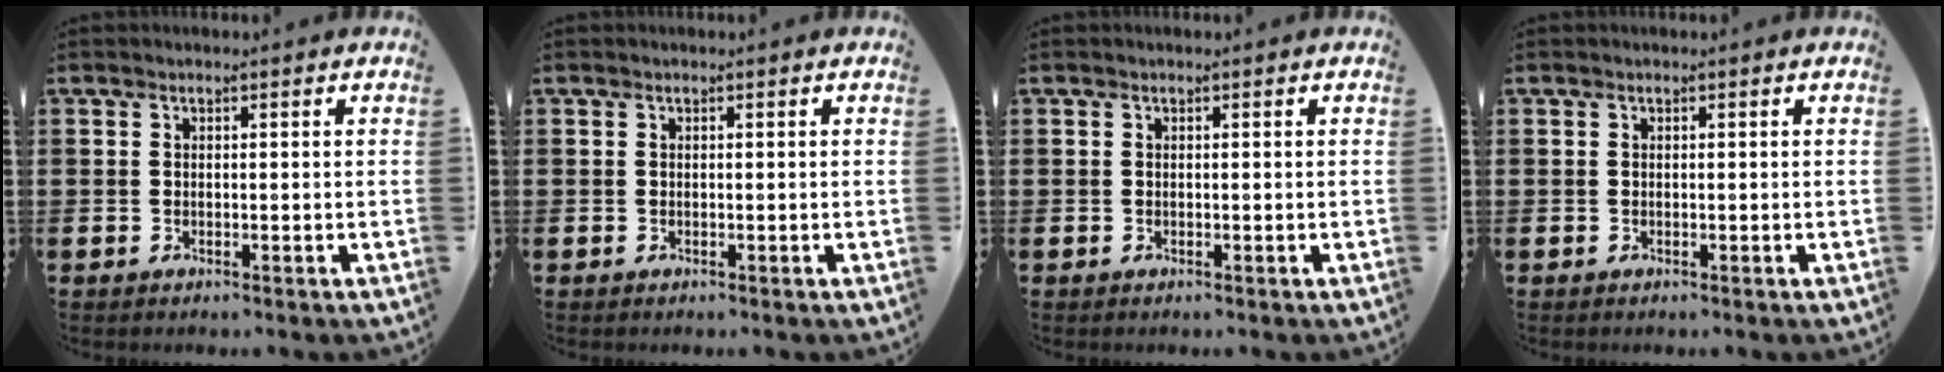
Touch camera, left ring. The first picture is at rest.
{"total": 0.0}
{"total": 0.0}
{"total": 0.0}